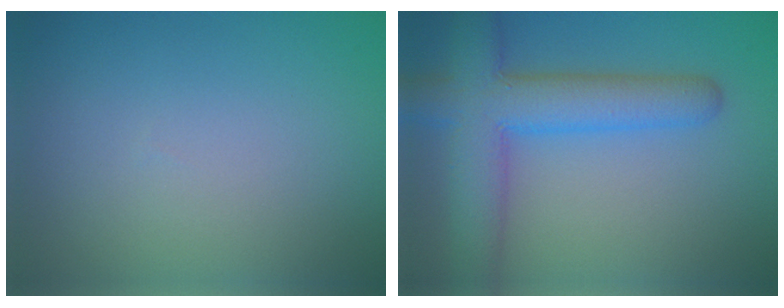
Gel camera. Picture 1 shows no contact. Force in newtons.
{"total": 7.7, "press": 7.7, "slide": 0.5}